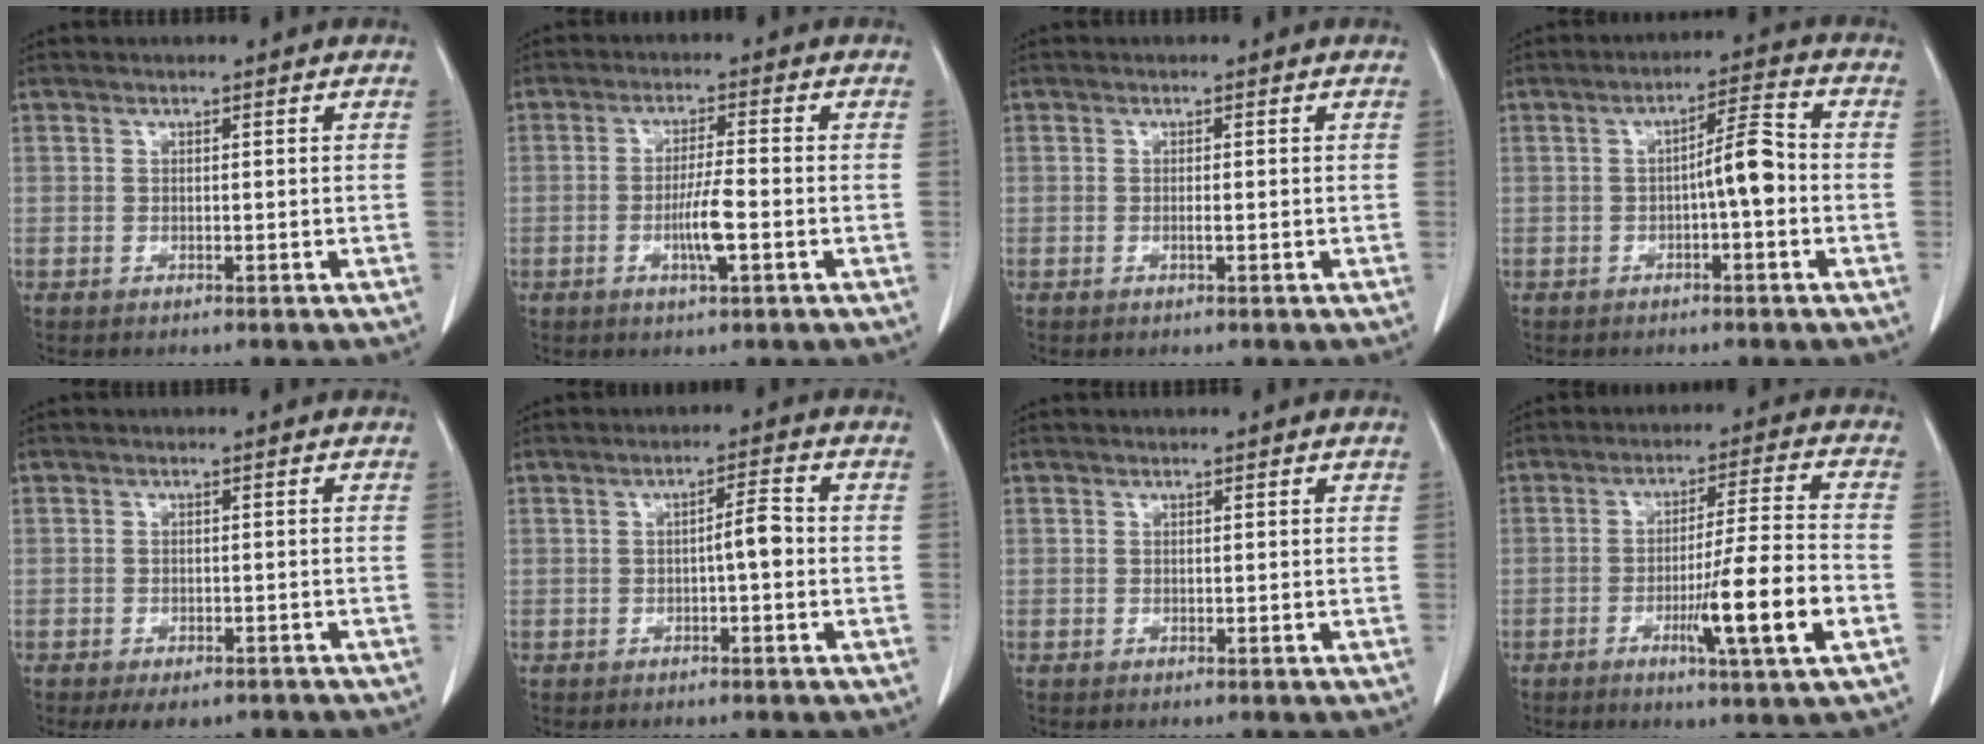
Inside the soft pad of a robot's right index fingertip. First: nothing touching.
{"total": 5.2, "force": [-1.5, 0.1, 4.9], "torque": [-0.095, -0.008, -0.028]}
{"total": 0.9, "force": [-0.2, 0.0, 0.9], "torque": [-0.019, -0.003, -0.002]}
{"total": 5.5, "force": [-1.0, 0.7, 5.4], "torque": [-0.080, 0.018, -0.016]}
{"total": 5.2, "force": [-4.0, 2.5, 2.2], "torque": [-0.020, -0.001, -0.049]}
{"total": 3.2, "force": [-0.5, 0.5, 3.1], "torque": [-0.045, 0.006, -0.009]}
{"total": 0.0}
{"total": 11.6, "force": [-4.0, -0.6, 10.9], "torque": [-0.178, -0.013, -0.065]}